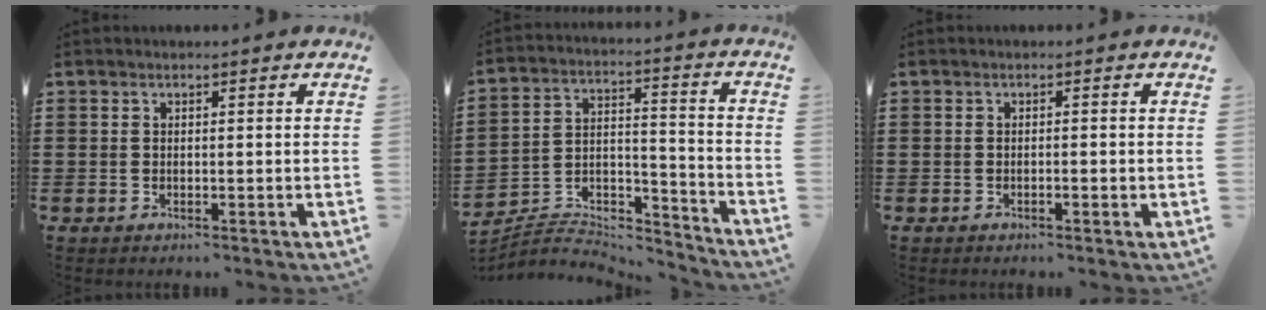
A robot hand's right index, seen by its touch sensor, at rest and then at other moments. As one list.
[{"total": 5.2, "force": [-4.8, 1.8, 1.0], "torque": [-0.023, 0.000, -0.097]}, {"total": 0.7, "force": [-0.4, 0.1, 0.6], "torque": [-0.011, -0.002, -0.006]}]